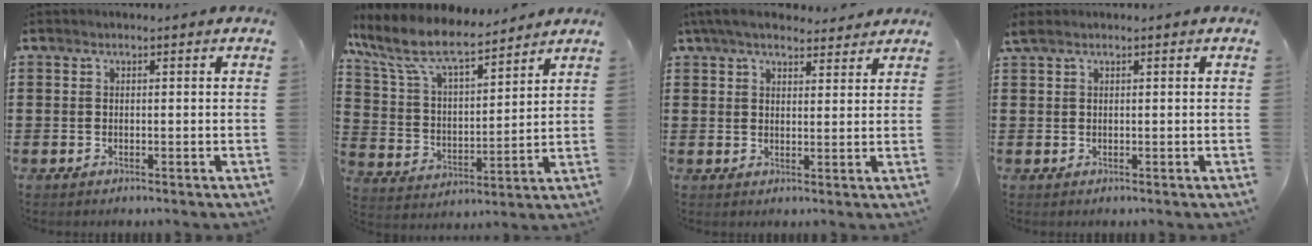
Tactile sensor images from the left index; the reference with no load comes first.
{"total": 9.7, "force": [7.9, 2.3, 5.1], "torque": [-0.130, -0.036, 0.136]}
{"total": 5.5, "force": [4.7, 1.6, 2.4], "torque": [-0.060, -0.004, 0.088]}
{"total": 0.8, "force": [0.5, 0.1, 0.7], "torque": [-0.014, 0.001, 0.009]}